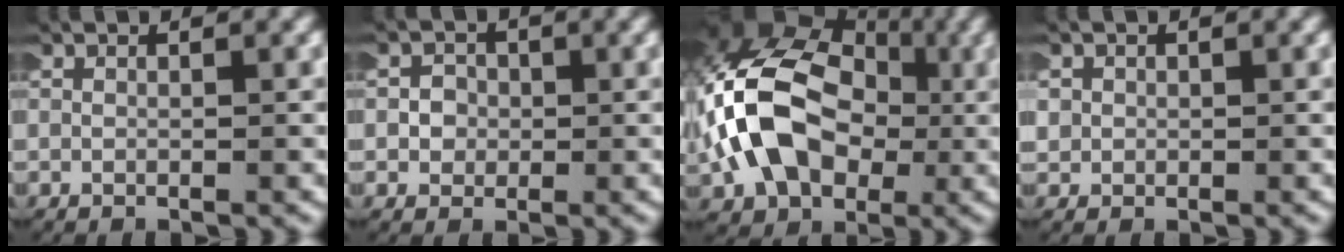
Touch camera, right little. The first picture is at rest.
{"total": 2.2, "force": [-0.4, 2.0, 0.6], "torque": [-0.022, -0.003, -0.009]}
{"total": 12.7, "force": [1.9, 9.4, 8.3], "torque": [-0.196, -0.011, 0.034]}
{"total": 2.3, "force": [0.2, 2.3, 0.6], "torque": [-0.027, 0.005, -0.001]}